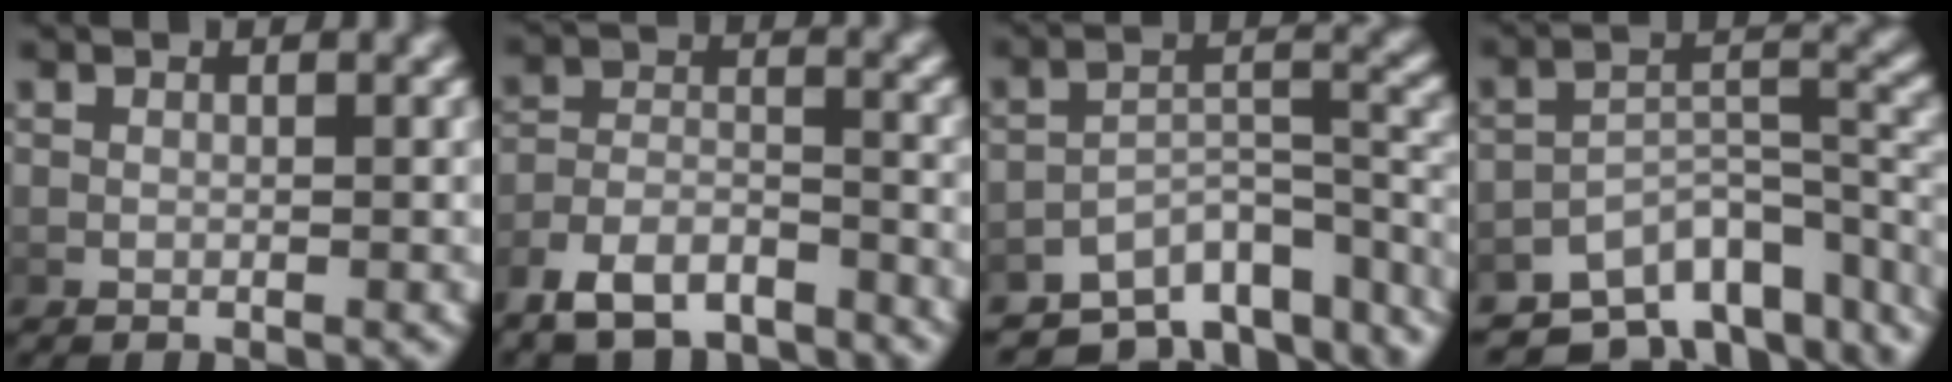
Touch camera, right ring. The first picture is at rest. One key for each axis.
{"total": 6.1, "fx": -4.9, "fy": 3.1, "fz": 2.1, "tx": -0.043, "ty": -0.016, "tz": -0.082}
{"total": 9.0, "fx": -6.1, "fy": 4.3, "fz": 5.0, "tx": -0.052, "ty": -0.010, "tz": -0.094}
{"total": 9.5, "fx": -5.6, "fy": 5.0, "fz": 5.7, "tx": -0.067, "ty": -0.010, "tz": -0.089}